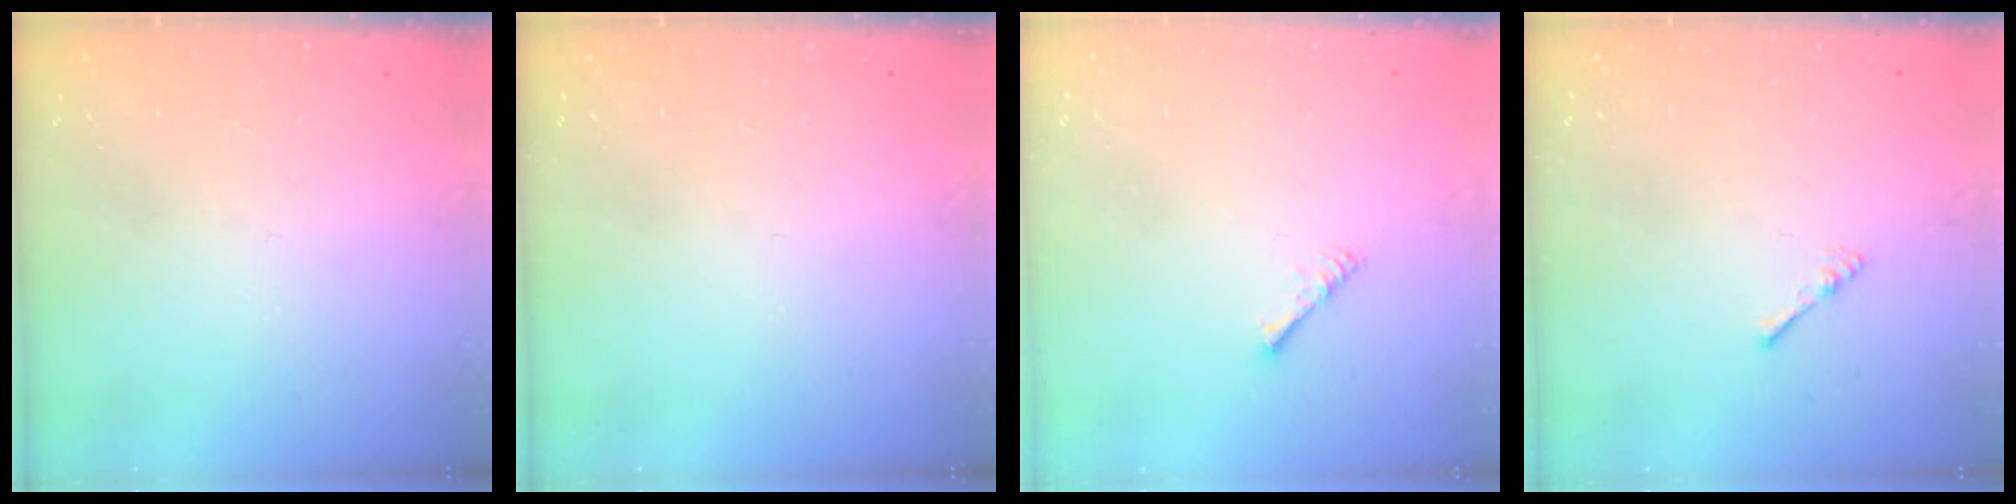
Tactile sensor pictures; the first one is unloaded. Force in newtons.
{"total": 0.0}
{"total": 2.0, "press": 1.9, "slide": 0.4}
{"total": 2.2, "press": 2.2, "slide": 0.4}